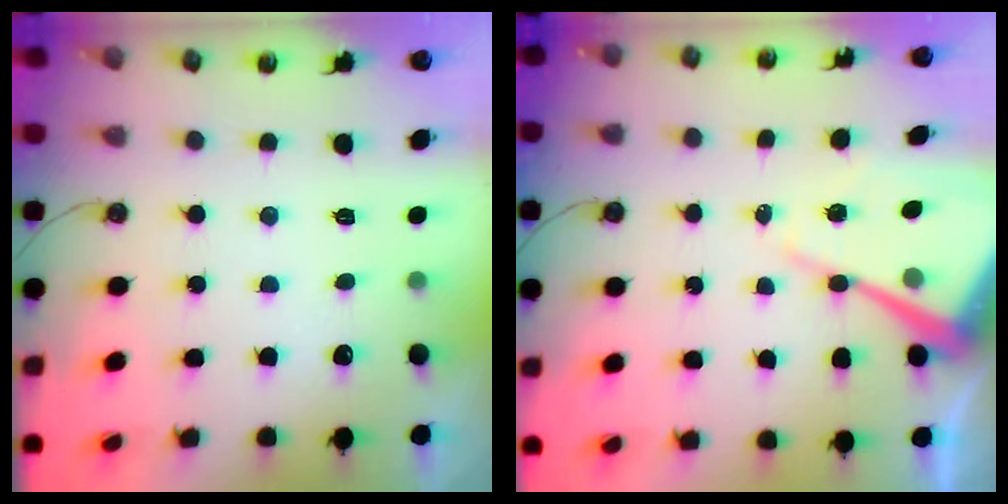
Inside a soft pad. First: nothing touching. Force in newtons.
{"total": 13.7, "press": 13.7, "slide": 1.2}